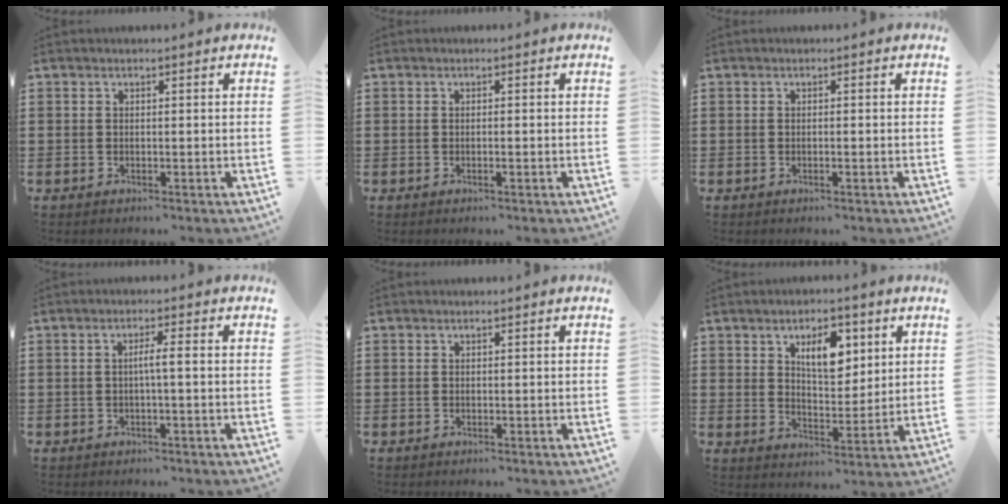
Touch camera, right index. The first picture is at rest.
{"total": 0.6, "force": [-0.3, -0.1, 0.5], "torque": [-0.009, -0.004, -0.005]}
{"total": 0.5, "force": [-0.2, -0.1, 0.4], "torque": [-0.008, -0.004, -0.004]}
{"total": 2.4, "force": [-0.3, -0.1, 2.4], "torque": [-0.043, -0.002, -0.008]}
{"total": 0.0}
{"total": 6.6, "force": [3.0, 3.3, 4.8], "torque": [-0.082, 0.002, 0.048]}